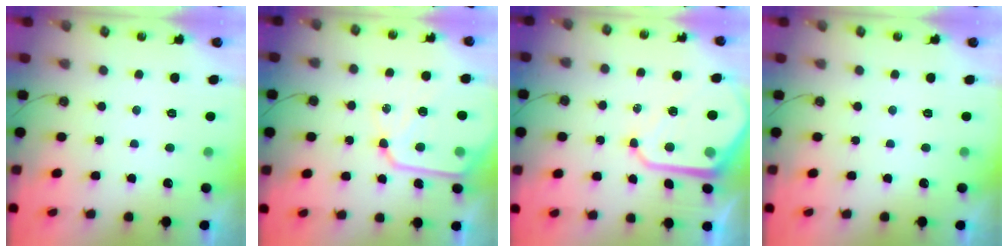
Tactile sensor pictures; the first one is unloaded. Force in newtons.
{"total": 14.0, "press": 13.9, "slide": 1.3}
{"total": 13.5, "press": 13.4, "slide": 1.3}
{"total": 0.0}